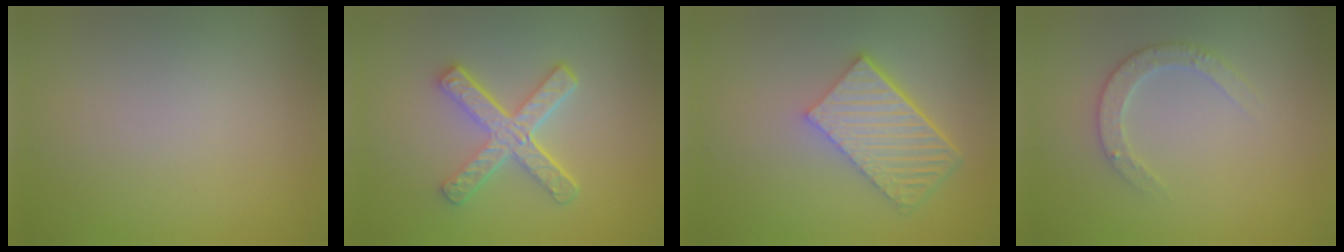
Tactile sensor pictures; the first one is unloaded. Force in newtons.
{"total": 5.0, "press": 3.7, "slide": 3.3}
{"total": 6.1, "press": 4.3, "slide": 4.3}
{"total": 2.4, "press": 2.3, "slide": 0.5}